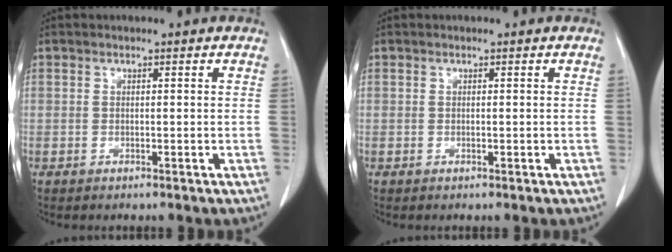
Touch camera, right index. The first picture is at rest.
{"total": 0.0}